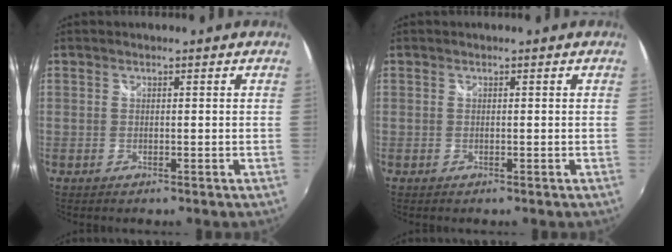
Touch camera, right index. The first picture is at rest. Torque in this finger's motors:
{"motor_torque": [0.00, 0.00, 0.00, 0.01]}